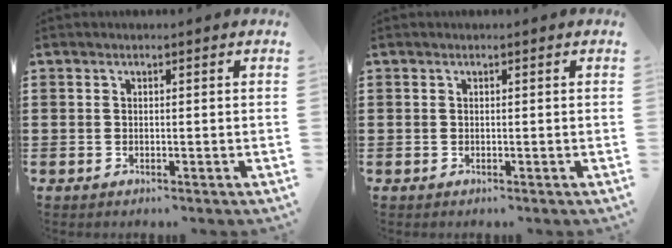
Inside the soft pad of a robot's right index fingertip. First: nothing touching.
{"total": 0.0}